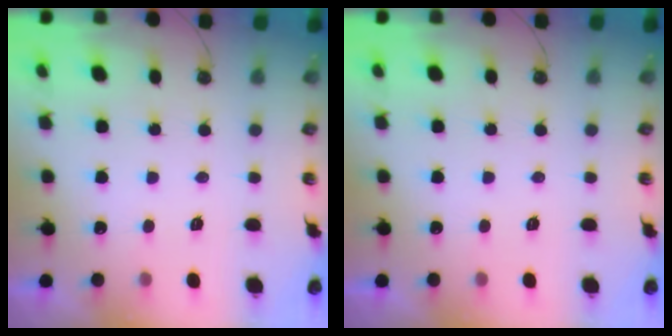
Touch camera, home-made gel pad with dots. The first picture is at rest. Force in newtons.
{"total": 0.0}